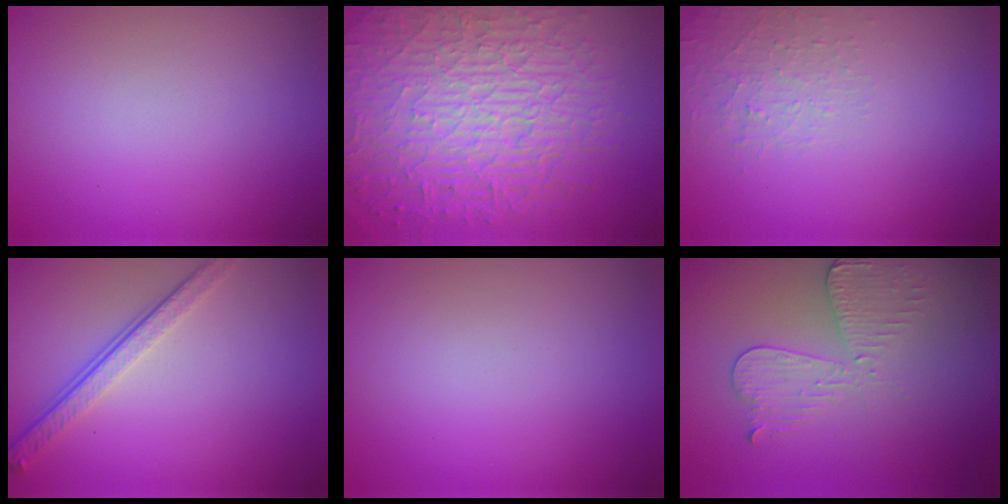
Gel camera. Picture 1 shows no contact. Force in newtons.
{"total": 10.2, "press": 6.7, "slide": 7.8}
{"total": 1.3, "press": 0.4, "slide": 1.2}
{"total": 3.9, "press": 2.7, "slide": 2.8}
{"total": 0.0}
{"total": 2.9, "press": 2.7, "slide": 1.2}